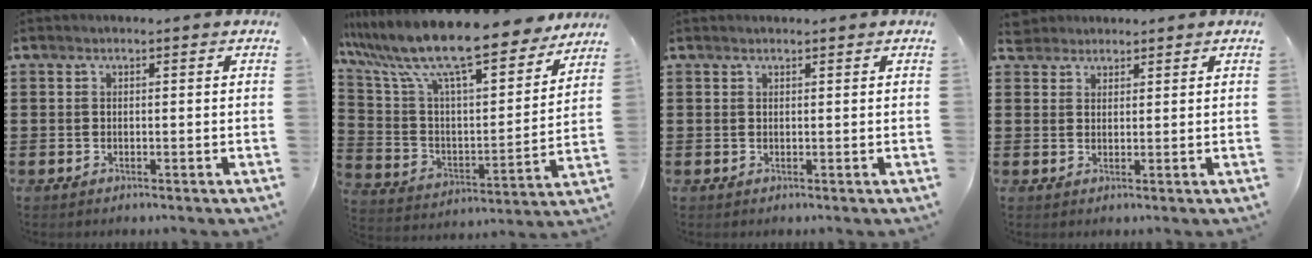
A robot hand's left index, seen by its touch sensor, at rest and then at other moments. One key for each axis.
{"total": 13.7, "fx": 11.6, "fy": 0.9, "fz": 7.2, "tx": -0.185, "ty": -0.076, "tz": 0.198}
{"total": 0.6, "fx": 0.5, "fy": 0.0, "fz": 0.2, "tx": -0.006, "ty": -0.001, "tz": 0.011}
{"total": 2.5, "fx": 2.2, "fy": 1.1, "fz": -0.1, "tx": -0.008, "ty": 0.008, "tz": 0.043}